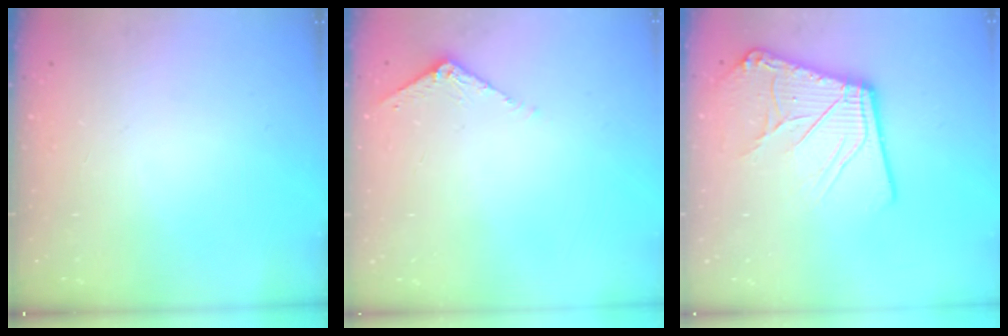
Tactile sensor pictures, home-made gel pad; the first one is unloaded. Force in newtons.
{"total": 7.2, "press": 7.1, "slide": 0.8}
{"total": 13.9, "press": 13.8, "slide": 1.8}